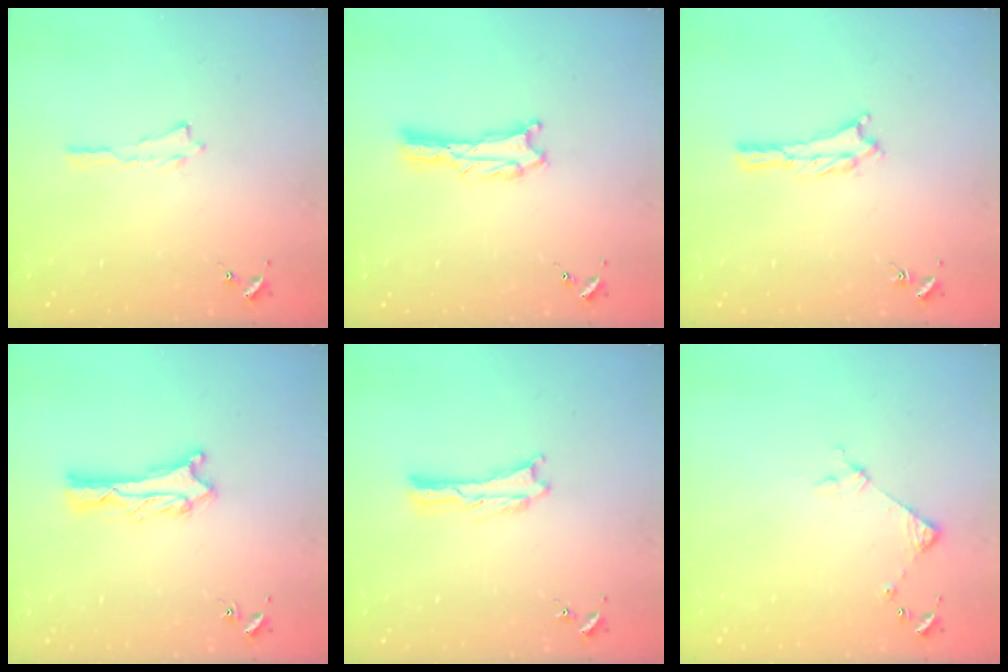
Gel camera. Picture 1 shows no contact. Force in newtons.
{"total": 0.7, "press": 0.7, "slide": 0.1}
{"total": 1.2, "press": 1.1, "slide": 0.2}
{"total": 1.2, "press": 1.1, "slide": 0.1}
{"total": 0.0}
{"total": 3.8, "press": 3.7, "slide": 0.3}